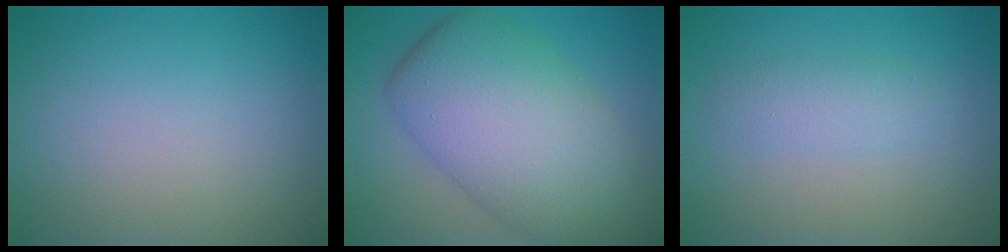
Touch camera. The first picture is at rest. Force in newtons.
{"total": 10.6, "press": 10.6, "slide": 0.4}
{"total": 1.9, "press": 1.9, "slide": 0.0}